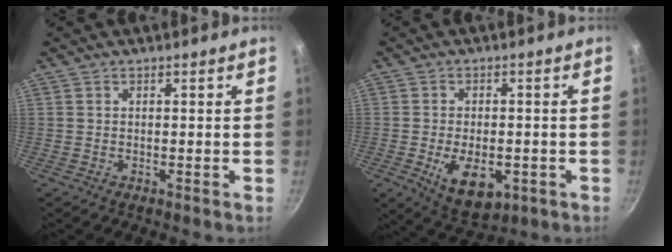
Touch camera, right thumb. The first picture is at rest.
{"total": 9.9, "force": [-2.8, 5.8, 7.6], "torque": [-0.103, -0.001, -0.029]}